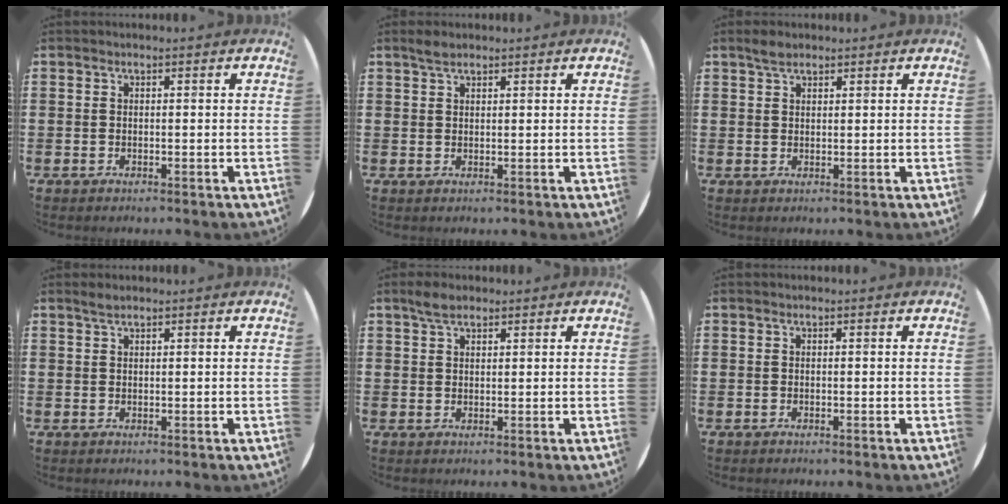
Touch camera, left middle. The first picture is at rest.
{"total": 1.7, "force": [1.5, 0.6, 0.6], "torque": [-0.006, 0.001, 0.025]}
{"total": 2.0, "force": [1.7, 0.8, 0.7], "torque": [-0.008, 0.001, 0.031]}
{"total": 1.0, "force": [0.9, 0.1, 0.4], "torque": [-0.009, 0.002, 0.017]}
{"total": 2.8, "force": [2.2, 1.2, 1.1], "torque": [-0.017, 0.003, 0.039]}
{"total": 0.0}